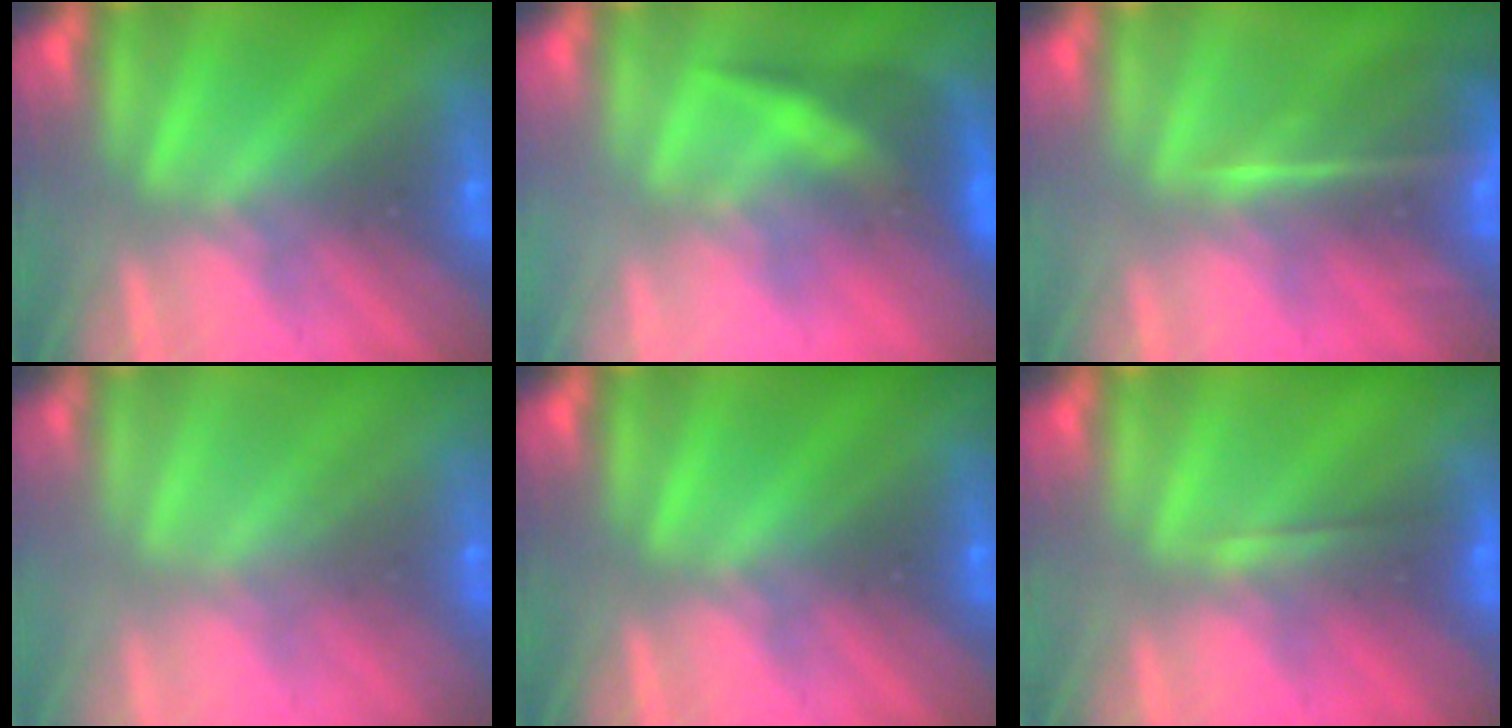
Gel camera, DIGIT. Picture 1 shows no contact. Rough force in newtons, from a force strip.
{"total": 2.8}
{"total": 8.3}
{"total": 7.0}
{"total": 0.0}
{"total": 1.8}